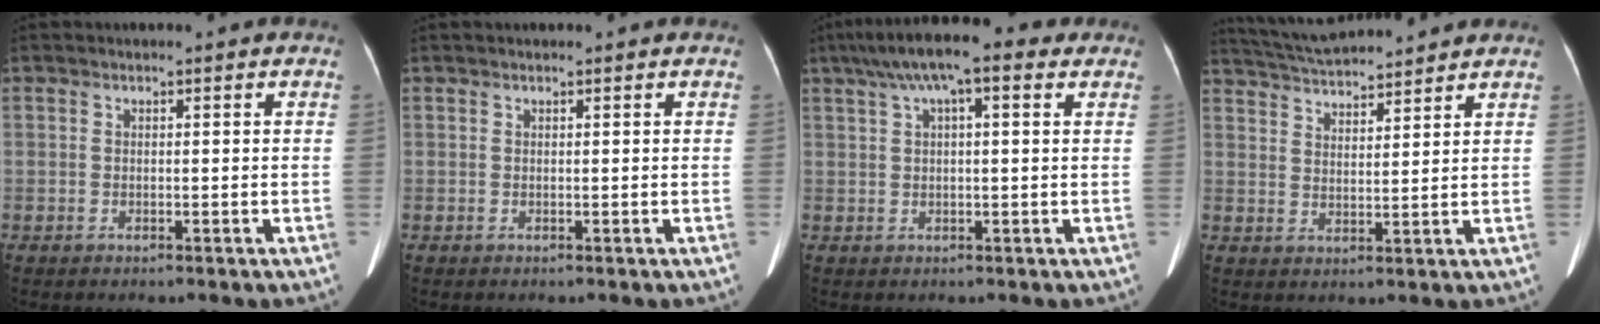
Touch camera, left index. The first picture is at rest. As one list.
[{"total": 1.5, "force": [1.4, 0.1, 0.6], "torque": [-0.010, 0.012, 0.016]}, {"total": 10.2, "force": [5.7, 2.2, 8.2], "torque": [-0.135, 0.038, 0.087]}, {"total": 11.5, "force": [10.7, 0.9, 4.0], "torque": [-0.076, 0.020, 0.173]}]